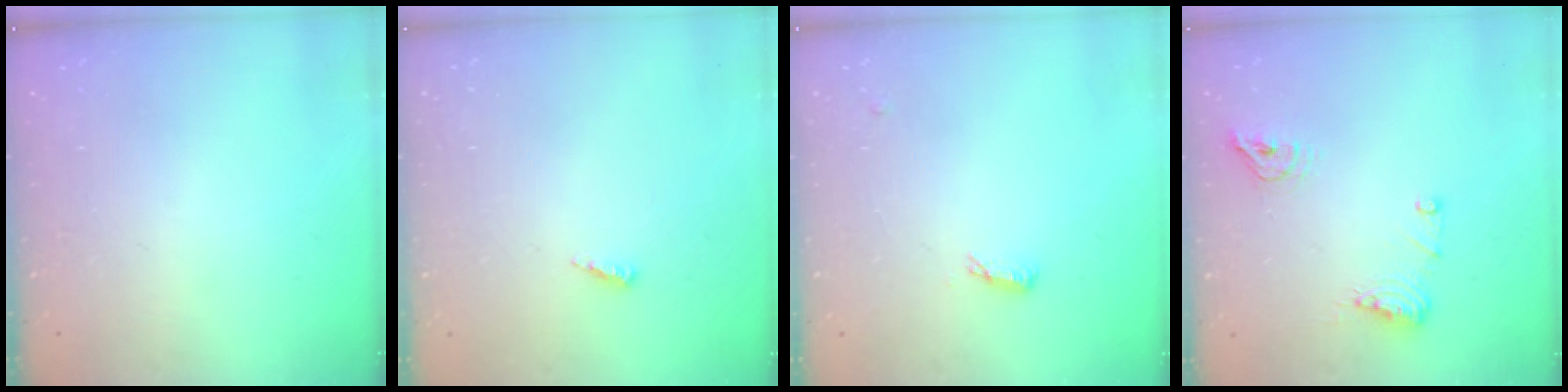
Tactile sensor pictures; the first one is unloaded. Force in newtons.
{"total": 3.9, "press": 3.9, "slide": 0.2}
{"total": 6.1, "press": 5.8, "slide": 1.6}
{"total": 8.9, "press": 8.8, "slide": 1.4}